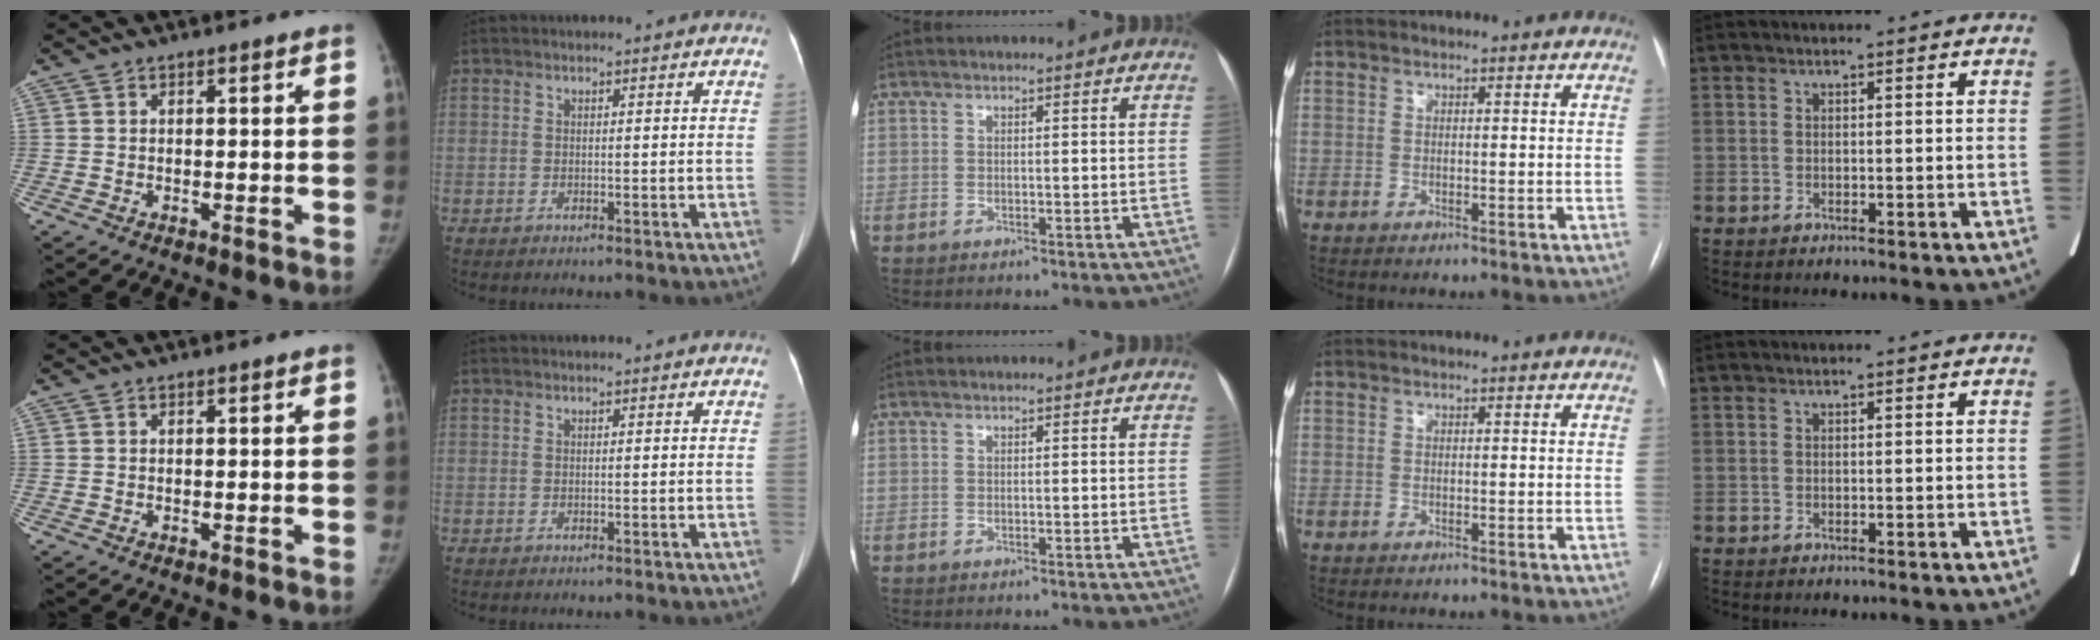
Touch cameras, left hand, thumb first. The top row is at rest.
{}